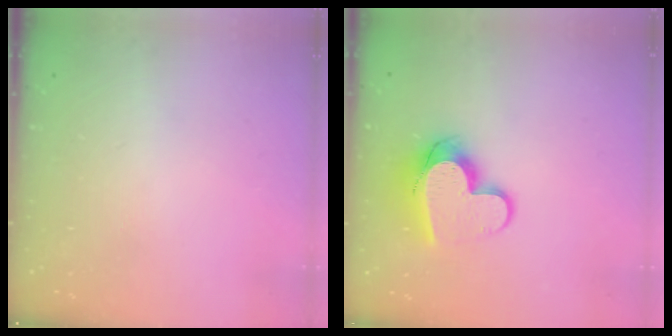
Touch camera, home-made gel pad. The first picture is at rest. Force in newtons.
{"total": 12.7, "press": 12.7, "slide": 1.4}